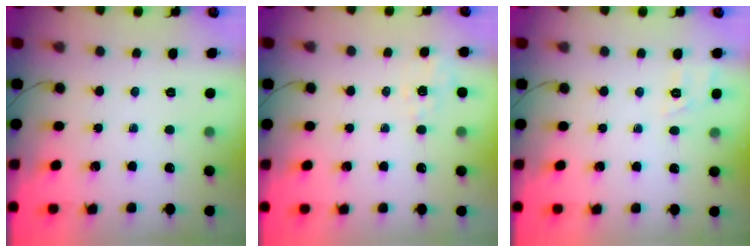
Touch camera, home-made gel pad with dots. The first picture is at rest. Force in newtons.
{"total": 2.1, "press": 1.3, "slide": 1.7}
{"total": 2.9, "press": 2.3, "slide": 1.8}